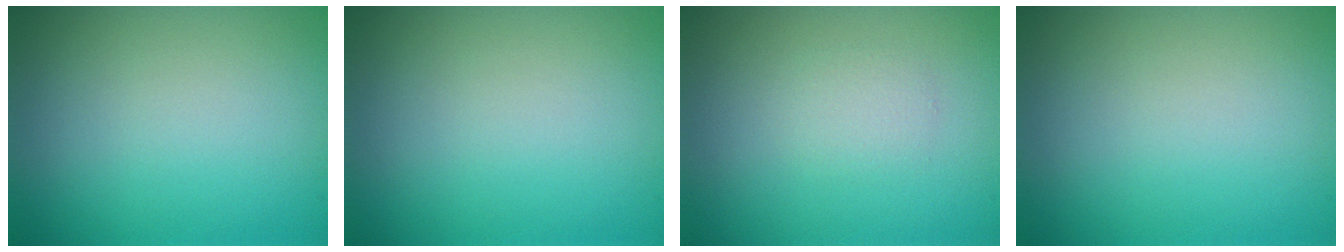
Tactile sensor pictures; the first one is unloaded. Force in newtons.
{"total": 0.0}
{"total": 1.2, "press": 1.2, "slide": 0.0}
{"total": 0.0}